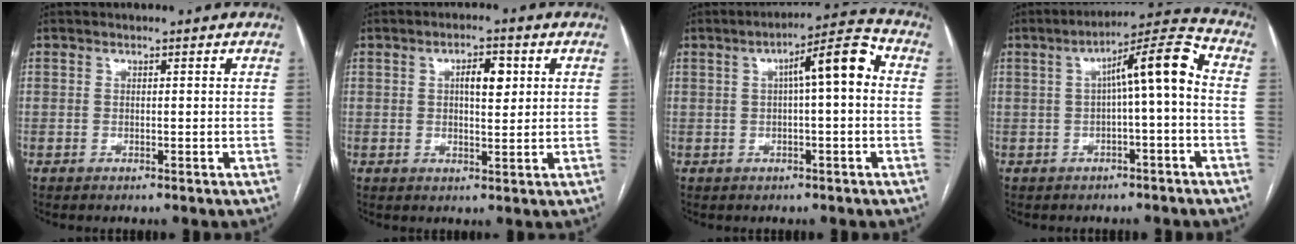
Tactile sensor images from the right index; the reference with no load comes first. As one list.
[{"total": 4.4, "force": [1.3, 1.6, 3.8], "torque": [-0.061, 0.008, 0.019]}, {"total": 7.9, "force": [1.1, 1.2, 7.8], "torque": [-0.115, 0.029, 0.012]}, {"total": 9.0, "force": [0.2, 0.8, 9.0], "torque": [-0.135, 0.035, 0.001]}]